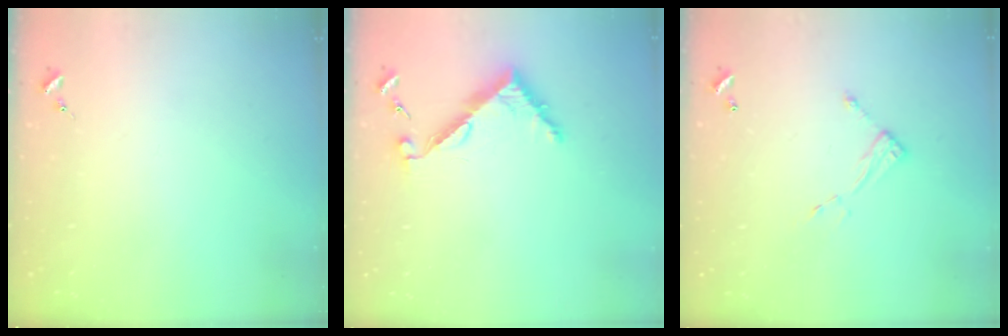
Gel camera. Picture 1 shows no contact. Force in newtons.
{"total": 6.7, "press": 6.6, "slide": 0.6}
{"total": 6.4, "press": 6.4, "slide": 0.3}